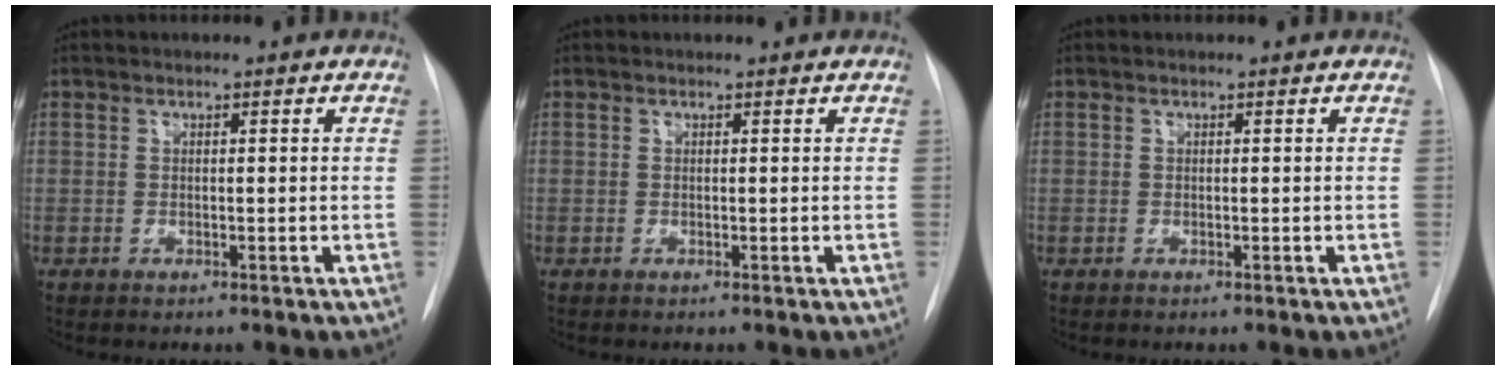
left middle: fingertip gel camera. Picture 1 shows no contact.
{"total": 0.0}
{"total": 0.0}